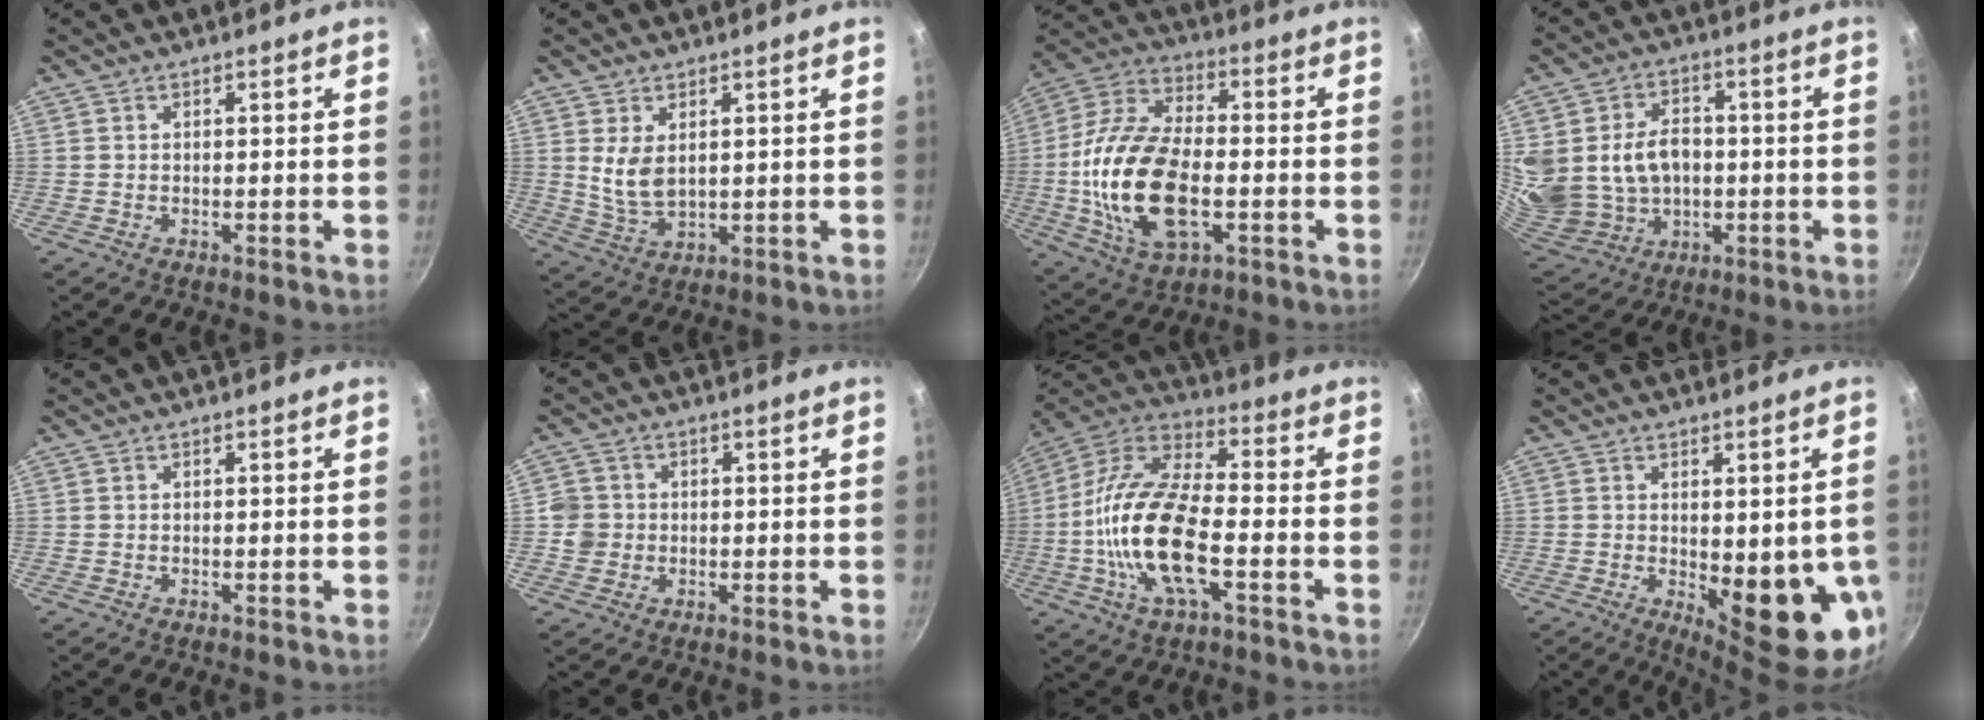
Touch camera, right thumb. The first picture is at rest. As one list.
[{"total": 6.3, "force": [1.7, 3.8, 4.8], "torque": [-0.083, -0.022, 0.044]}, {"total": 21.3, "force": [-3.2, 11.5, 17.6], "torque": [-0.345, 0.023, -0.062]}, {"total": 17.9, "force": [0.7, 14.2, 10.9], "torque": [-0.210, 0.003, 0.035]}, {"total": 0.0}, {"total": 4.1, "force": [-0.4, 4.0, 1.0], "torque": [0.004, 0.011, -0.011]}, {"total": 19.2, "force": [-4.4, 8.1, 16.8], "torque": [-0.324, 0.033, -0.100]}, {"total": 14.8, "force": [-2.2, 5.4, 13.6], "torque": [-0.154, -0.022, -0.014]}]